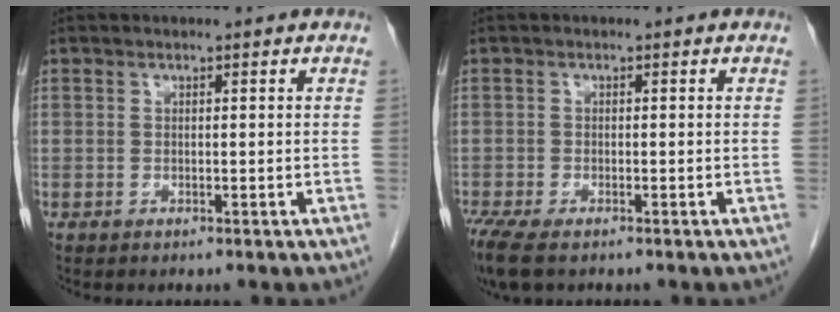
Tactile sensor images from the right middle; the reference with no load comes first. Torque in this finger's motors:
{"motor_torque": [0.96, -0.66, 0.03, 0.08]}